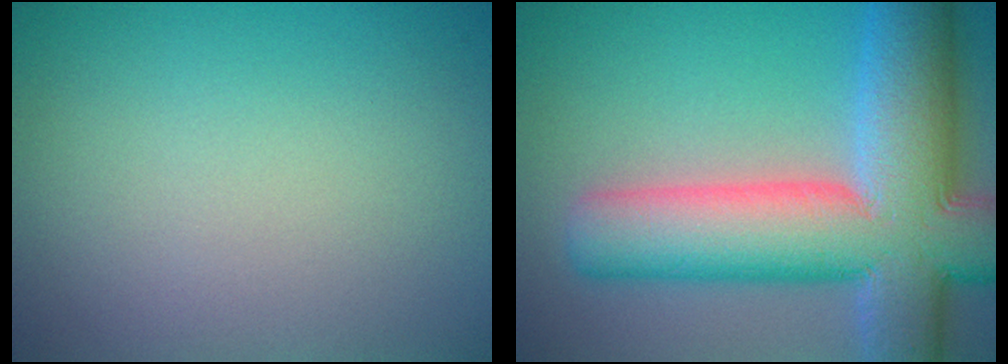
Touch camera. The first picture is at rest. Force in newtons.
{"total": 13.2, "press": 13.2, "slide": 1.2}